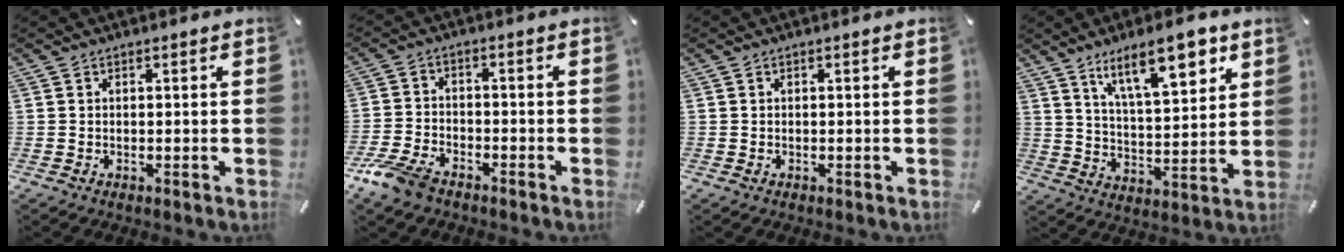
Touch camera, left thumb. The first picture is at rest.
{"total": 7.2, "force": [-5.5, 3.4, 3.3], "torque": [-0.082, 0.020, -0.108]}
{"total": 0.0}
{"total": 14.7, "force": [9.2, 5.6, 10.0], "torque": [-0.149, -0.041, 0.153]}